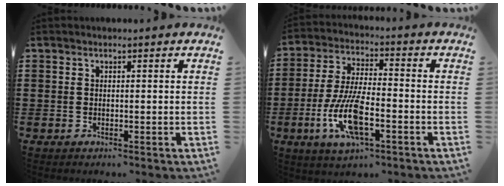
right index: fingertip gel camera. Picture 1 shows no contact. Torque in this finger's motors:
{"motor_torque": [1.91, 0.23, 1.06, 0.21]}